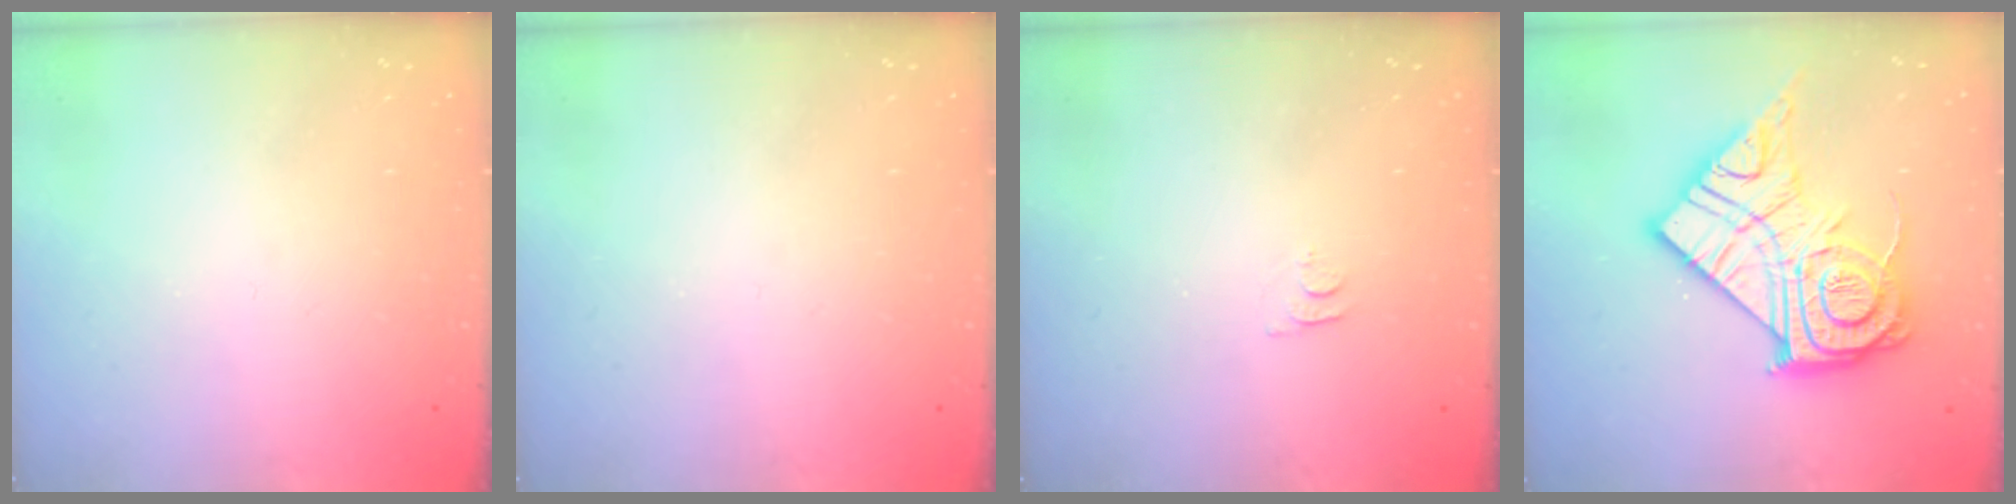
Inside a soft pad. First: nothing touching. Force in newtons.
{"total": 0.0}
{"total": 4.4, "press": 4.4, "slide": 0.4}
{"total": 23.3, "press": 23.3, "slide": 1.7}